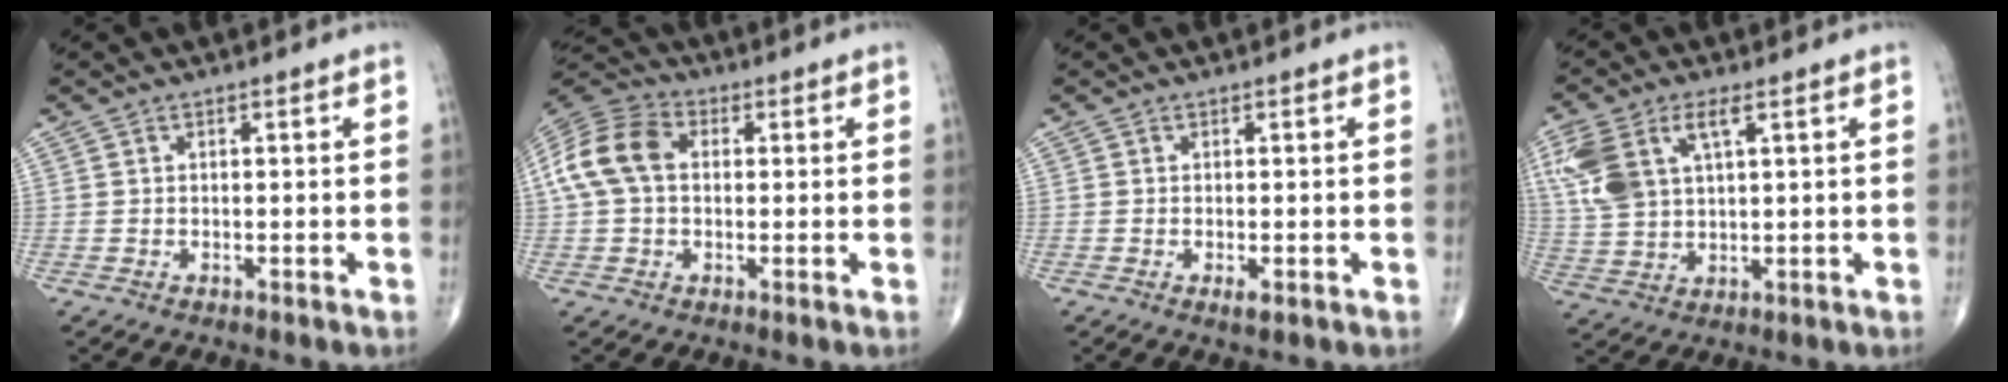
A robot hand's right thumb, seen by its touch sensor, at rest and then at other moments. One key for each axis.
{"total": 12.3, "fx": 1.4, "fy": 8.7, "fz": 8.6, "tx": -0.177, "ty": 0.033, "tz": 0.019}
{"total": 1.4, "fx": -0.5, "fy": 0.5, "fz": 1.2, "tx": -0.022, "ty": -0.004, "tz": -0.008}
{"total": 11.8, "fx": 4.4, "fy": 5.8, "fz": 9.2, "tx": -0.214, "ty": 0.006, "tz": 0.092}